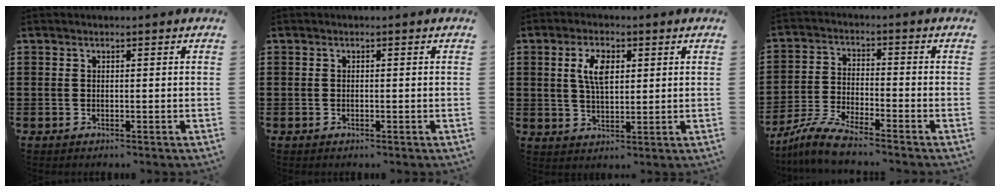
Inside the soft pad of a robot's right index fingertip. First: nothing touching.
{"total": 0.0}
{"total": 5.3, "force": [1.7, 2.4, 4.4], "torque": [-0.085, 0.009, 0.027]}
{"total": 6.1, "force": [-5.6, -0.2, 2.3], "torque": [-0.059, -0.010, -0.112]}